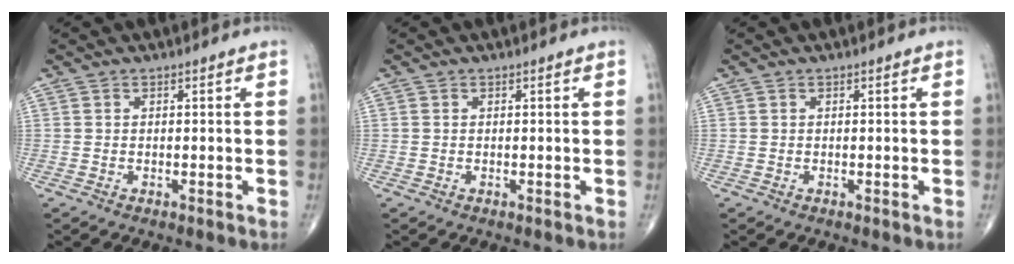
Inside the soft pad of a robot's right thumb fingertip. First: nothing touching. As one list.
[{"total": 0.0}, {"total": 0.0}]